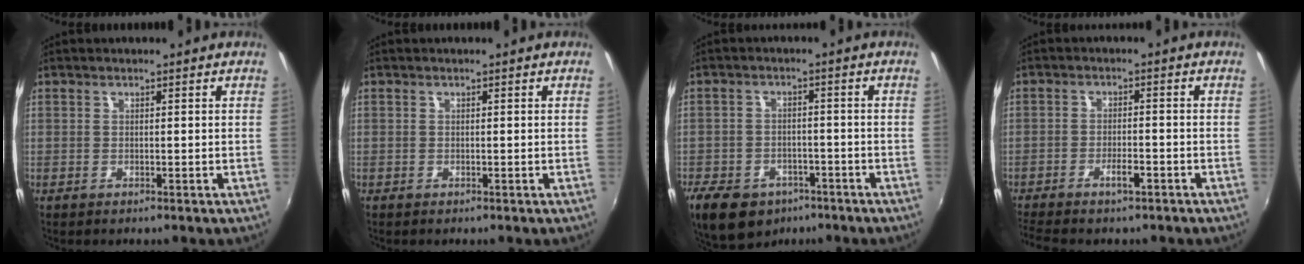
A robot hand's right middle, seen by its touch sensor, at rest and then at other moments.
{"total": 0.0}
{"total": 12.3, "force": [-7.8, 7.8, 5.5], "torque": [-0.144, -0.005, -0.117]}
{"total": 5.1, "force": [-3.9, 1.1, 3.1], "torque": [-0.071, -0.002, -0.068]}